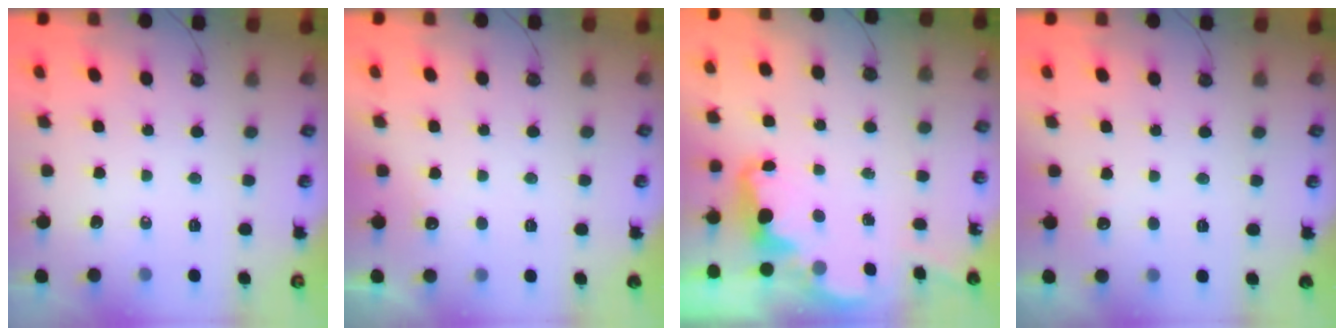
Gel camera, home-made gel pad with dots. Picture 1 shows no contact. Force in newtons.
{"total": 3.1, "press": 2.9, "slide": 1.0}
{"total": 2.4, "press": 2.3, "slide": 0.6}
{"total": 2.4, "press": 2.2, "slide": 1.0}